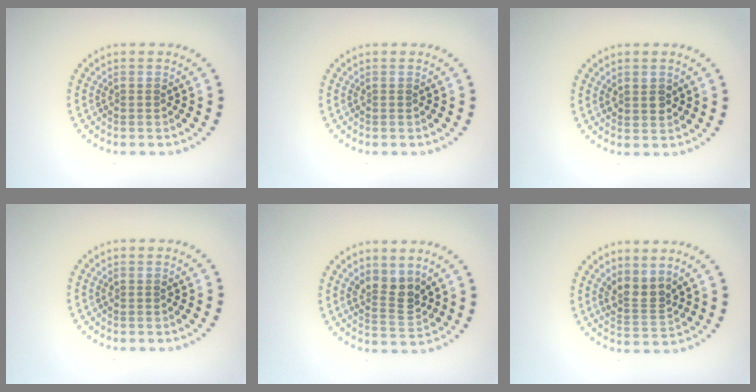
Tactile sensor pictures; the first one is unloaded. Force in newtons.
{"total": 0.0}
{"total": 1.5, "press": 1.4, "slide": 0.6}
{"total": 0.0}
{"total": 3.0, "press": 2.6, "slide": 1.5}
{"total": 2.6, "press": 2.0, "slide": 1.7}